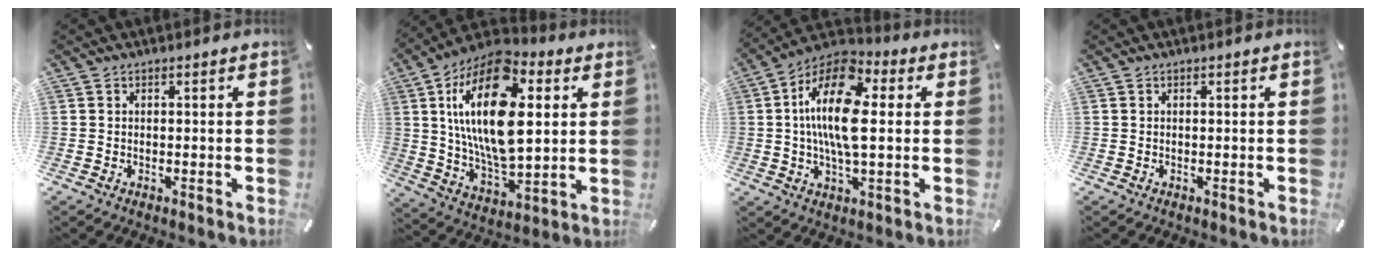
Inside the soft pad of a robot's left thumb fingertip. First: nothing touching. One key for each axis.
{"total": 23.0, "fx": 6.3, "fy": 12.6, "fz": 18.2, "tx": -0.367, "ty": -0.016, "tz": 0.099}
{"total": 16.5, "fx": 2.1, "fy": 7.9, "fz": 14.3, "tx": -0.293, "ty": 0.000, "tz": 0.032}
{"total": 0.0}